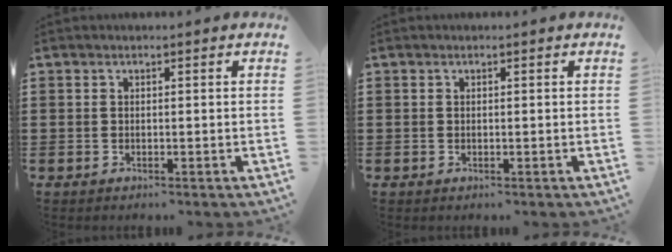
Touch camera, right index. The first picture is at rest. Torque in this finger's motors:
{"motor_torque": [-0.17, 1.97, 0.00, 0.00]}